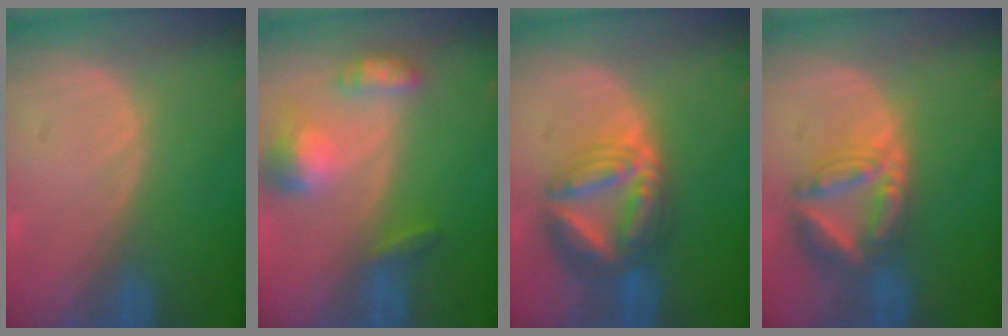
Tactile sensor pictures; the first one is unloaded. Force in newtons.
{"total": 7.0, "press": 6.6, "slide": 2.5}
{"total": 8.9, "press": 8.8, "slide": 0.9}
{"total": 8.2, "press": 7.1, "slide": 4.0}